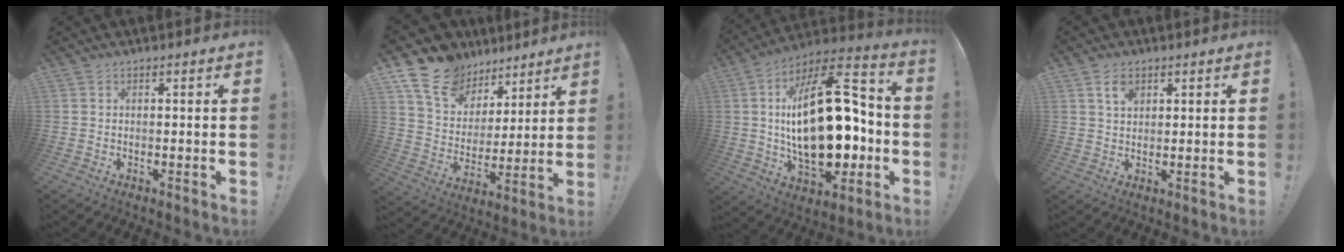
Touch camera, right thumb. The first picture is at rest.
{"total": 15.4, "force": [10.4, 10.2, 4.9], "torque": [-0.087, -0.066, 0.204]}
{"total": 31.8, "force": [-1.2, 16.2, 27.4], "torque": [-0.484, 0.011, -0.016]}
{"total": 4.3, "force": [2.2, 2.6, 2.7], "torque": [-0.037, -0.006, 0.038]}